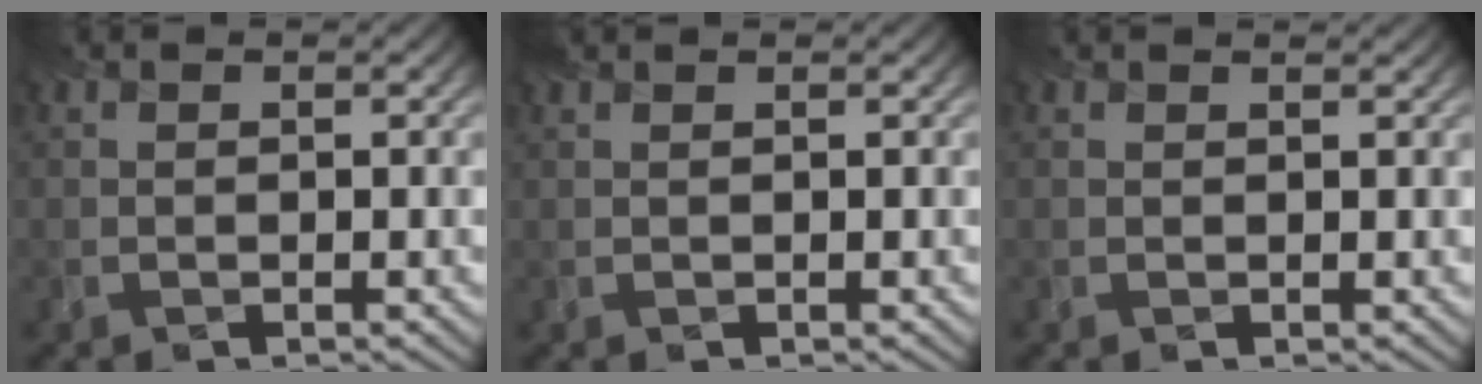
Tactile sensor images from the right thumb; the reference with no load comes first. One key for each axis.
{"total": 0.9, "fx": 0.8, "fy": 0.0, "fz": 0.3, "tx": -0.015, "ty": 0.005, "tz": 0.011}
{"total": 0.8, "fx": 0.8, "fy": -0.1, "fz": 0.3, "tx": -0.010, "ty": -0.002, "tz": 0.007}